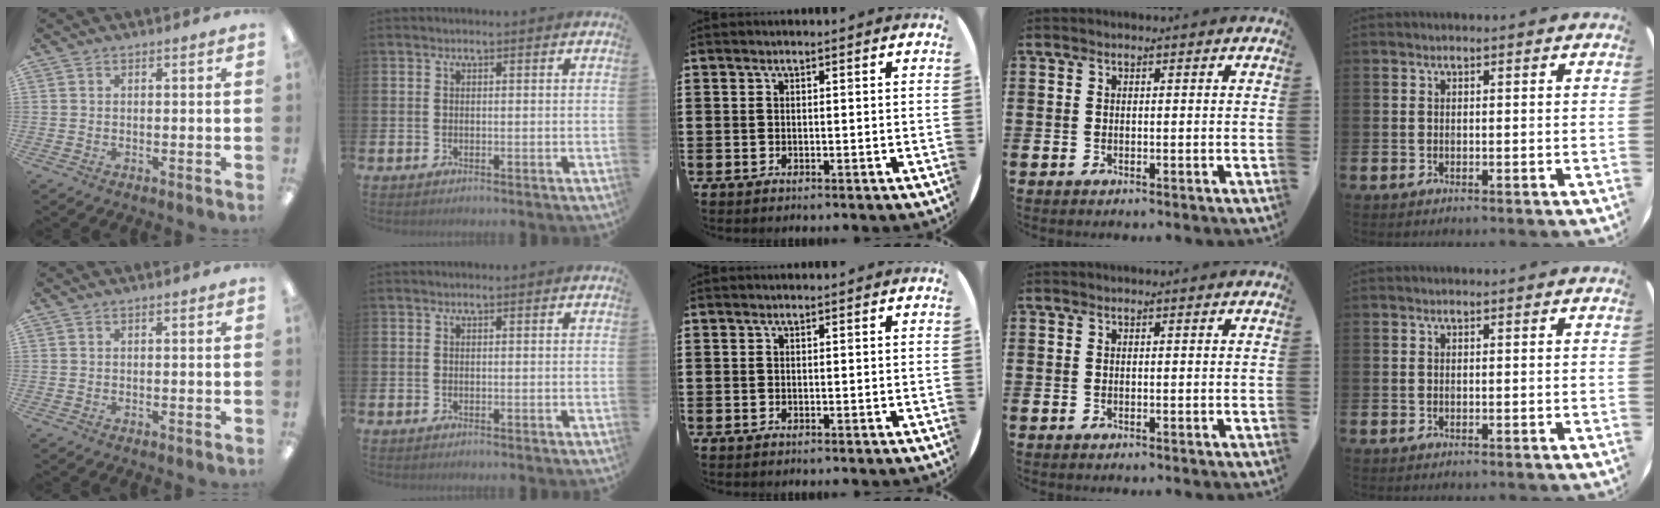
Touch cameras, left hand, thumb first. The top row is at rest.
{}